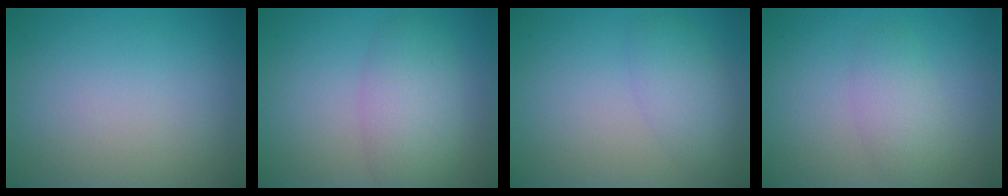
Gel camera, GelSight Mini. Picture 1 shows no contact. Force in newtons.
{"total": 4.4, "press": 4.3, "slide": 0.3}
{"total": 2.7, "press": 2.7, "slide": 0.1}
{"total": 2.6, "press": 2.6, "slide": 0.2}